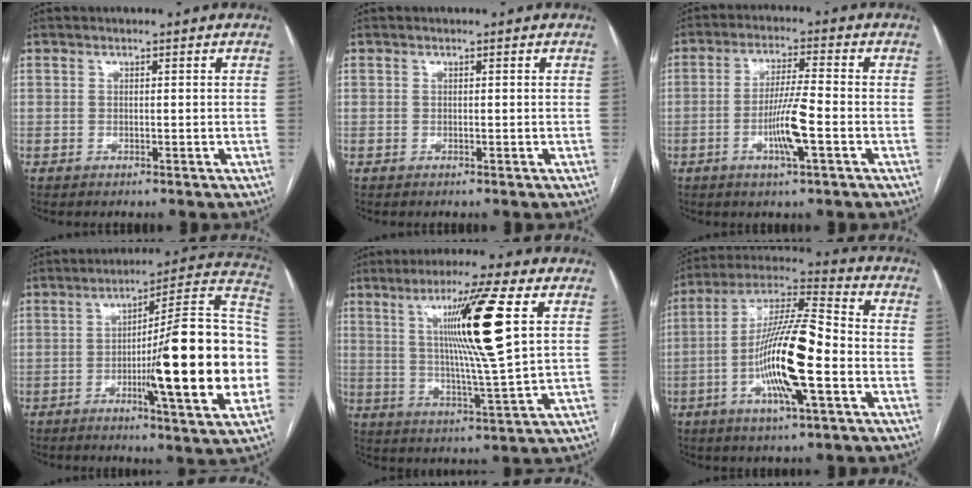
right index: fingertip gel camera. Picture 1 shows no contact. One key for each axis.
{"total": 0.0}
{"total": 7.4, "fx": -2.3, "fy": 0.1, "fz": 7.0, "tx": -0.133, "ty": -0.002, "tz": -0.043}
{"total": 23.0, "fx": -4.0, "fy": 1.3, "fz": 22.6, "tx": -0.271, "ty": 0.014, "tz": -0.060}
{"total": 13.8, "fx": 4.2, "fy": -1.4, "fz": 13.0, "tx": -0.224, "ty": -0.005, "tz": 0.073}
{"total": 16.2, "fx": -4.1, "fy": 2.0, "fz": 15.6, "tx": -0.295, "ty": 0.004, "tz": -0.074}